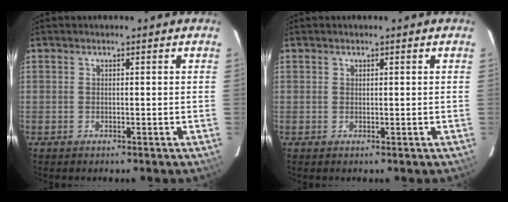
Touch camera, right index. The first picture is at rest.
{"total": 0.0}